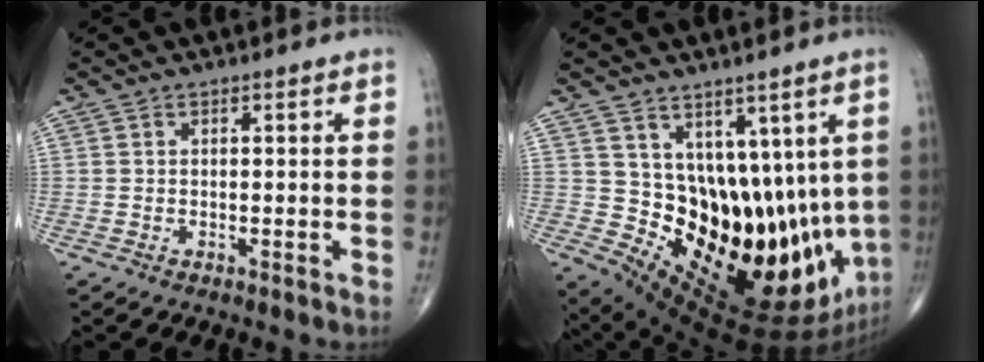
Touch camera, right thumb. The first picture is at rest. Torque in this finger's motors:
{"motor_torque": [-0.79, 2.99, 0.90, 0.14, 0.15]}